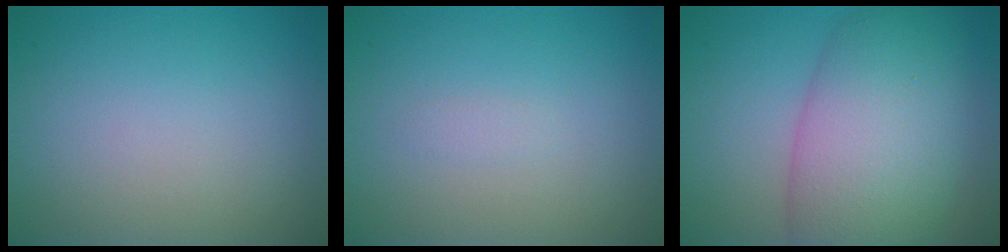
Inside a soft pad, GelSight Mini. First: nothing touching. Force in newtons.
{"total": 0.5, "press": 0.5, "slide": 0.0}
{"total": 10.1, "press": 10.1, "slide": 0.3}